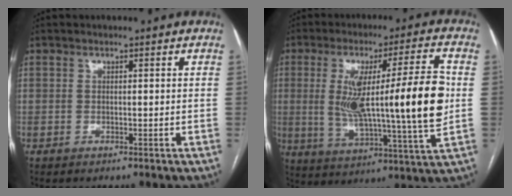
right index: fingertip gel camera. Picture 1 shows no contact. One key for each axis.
{"total": 19.7, "fx": 0.6, "fy": 1.1, "fz": 19.7, "tx": -0.334, "ty": 0.004, "tz": 0.007}